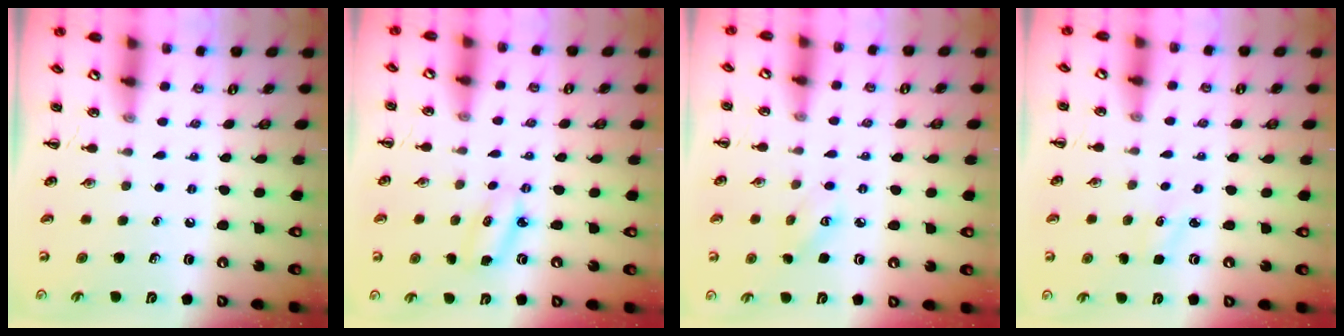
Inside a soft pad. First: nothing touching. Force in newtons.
{"total": 3.7, "press": 3.6, "slide": 0.7}
{"total": 3.2, "press": 3.1, "slide": 0.9}
{"total": 1.8, "press": 1.7, "slide": 0.5}